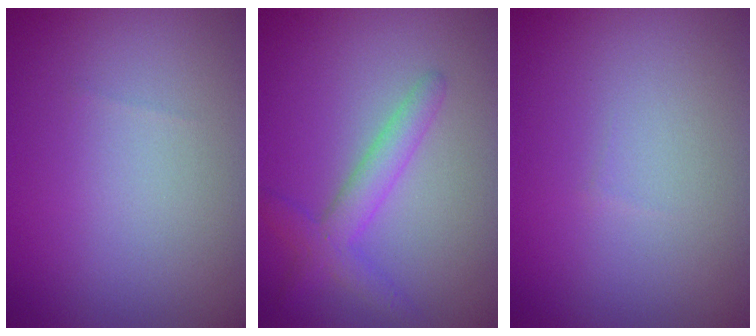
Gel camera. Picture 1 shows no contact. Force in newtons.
{"total": 2.8, "press": 2.8, "slide": 0.1}
{"total": 0.0}